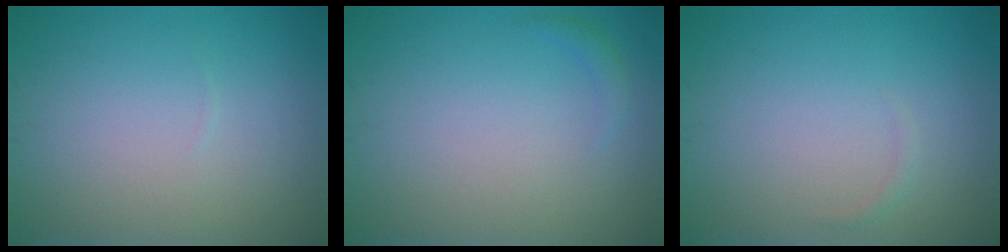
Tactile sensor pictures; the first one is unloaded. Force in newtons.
{"total": 0.8, "press": 0.8, "slide": 0.1}
{"total": 0.5, "press": 0.5, "slide": 0.0}